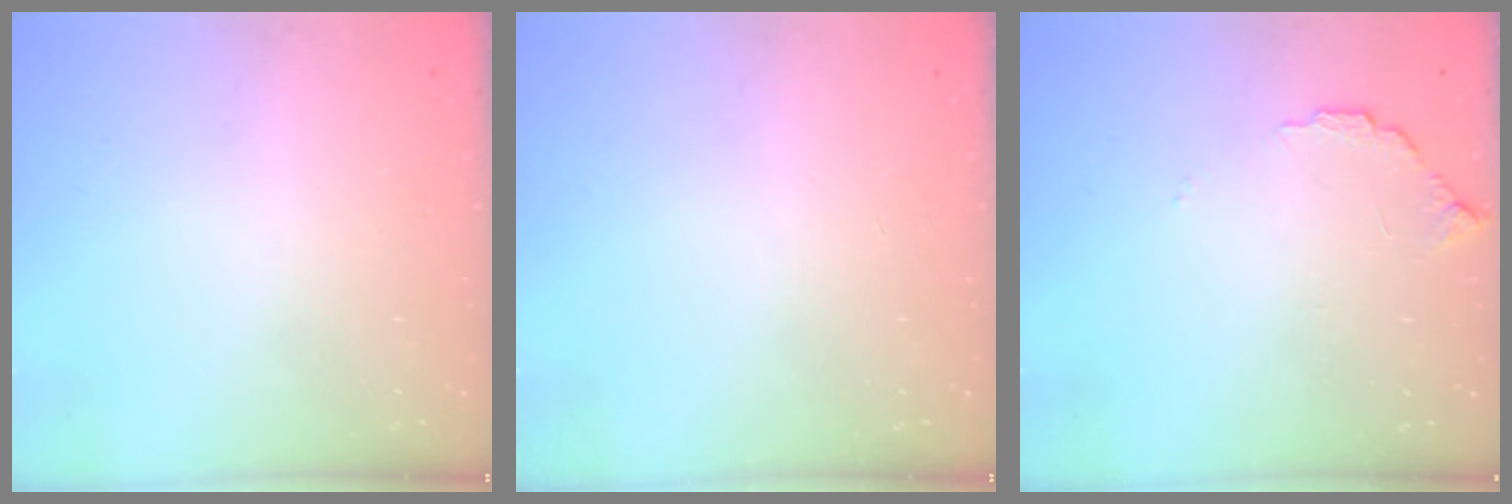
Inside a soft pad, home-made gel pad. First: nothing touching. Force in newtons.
{"total": 0.0}
{"total": 7.4, "press": 7.4, "slide": 0.4}